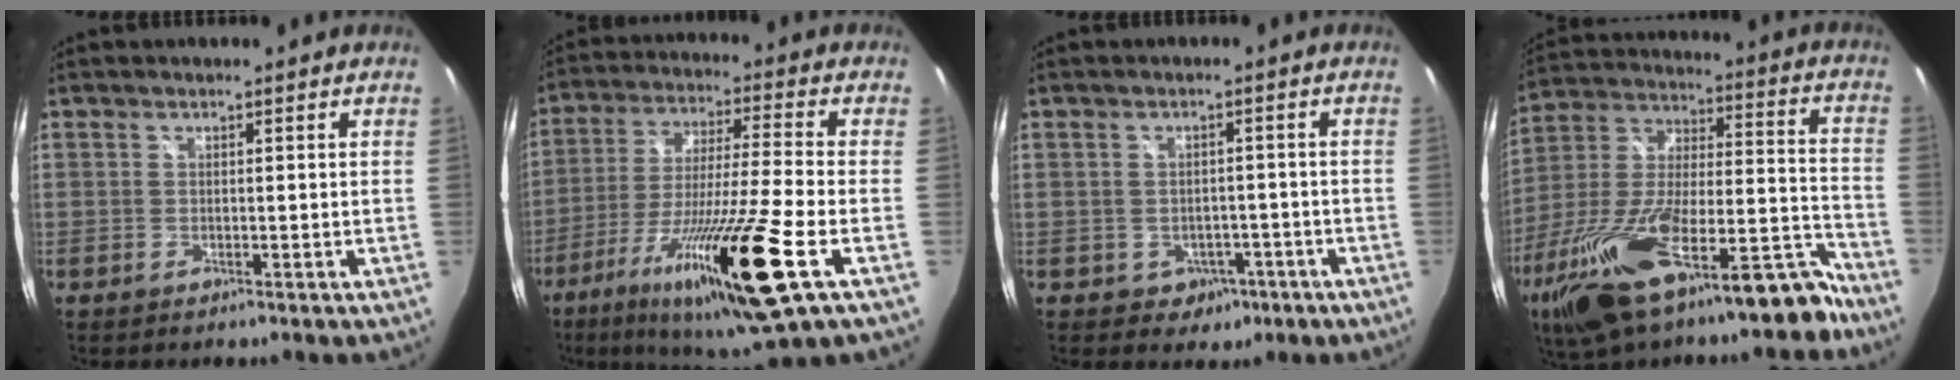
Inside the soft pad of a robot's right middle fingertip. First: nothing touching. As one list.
[{"total": 22.1, "force": [-10.5, 0.7, 19.5], "torque": [-0.370, -0.057, -0.185]}, {"total": 4.8, "force": [-2.0, 4.0, 1.5], "torque": [-0.041, 0.008, -0.012]}, {"total": 28.7, "force": [-19.3, 8.6, 19.4], "torque": [-0.343, -0.020, -0.310]}]